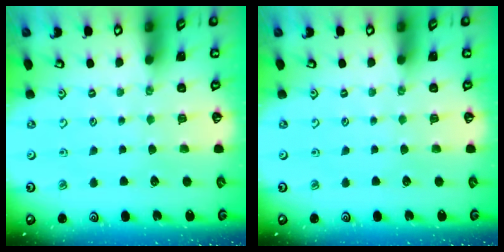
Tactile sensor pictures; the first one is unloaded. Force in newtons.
{"total": 0.0}